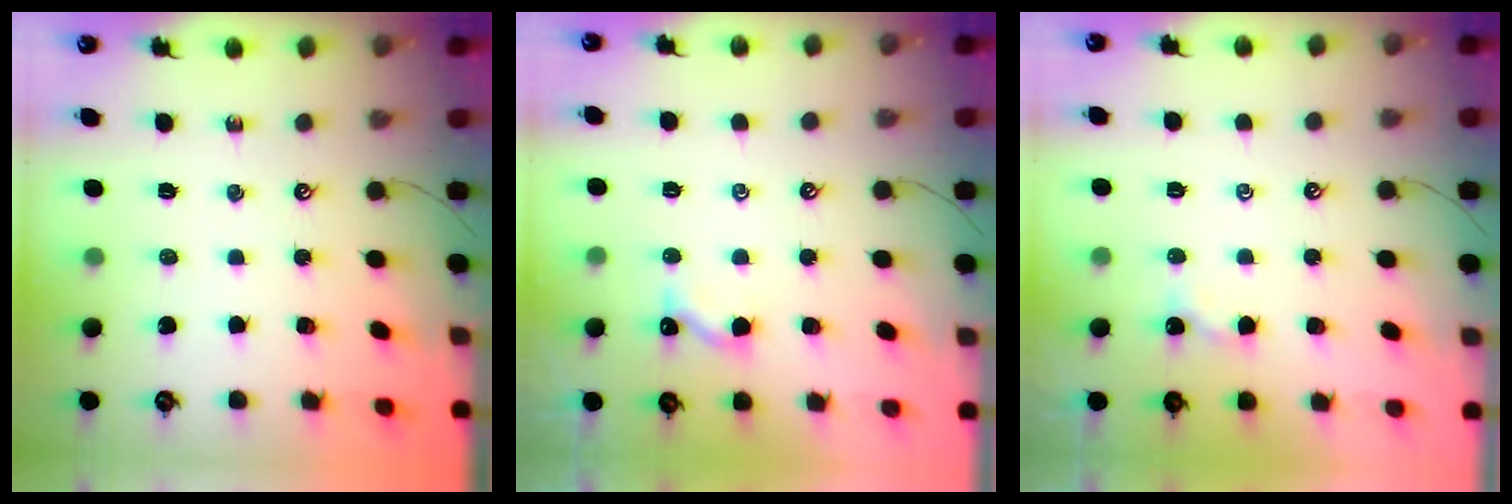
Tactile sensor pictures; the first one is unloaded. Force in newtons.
{"total": 1.9, "press": 1.9, "slide": 0.3}
{"total": 3.6, "press": 3.6, "slide": 0.1}